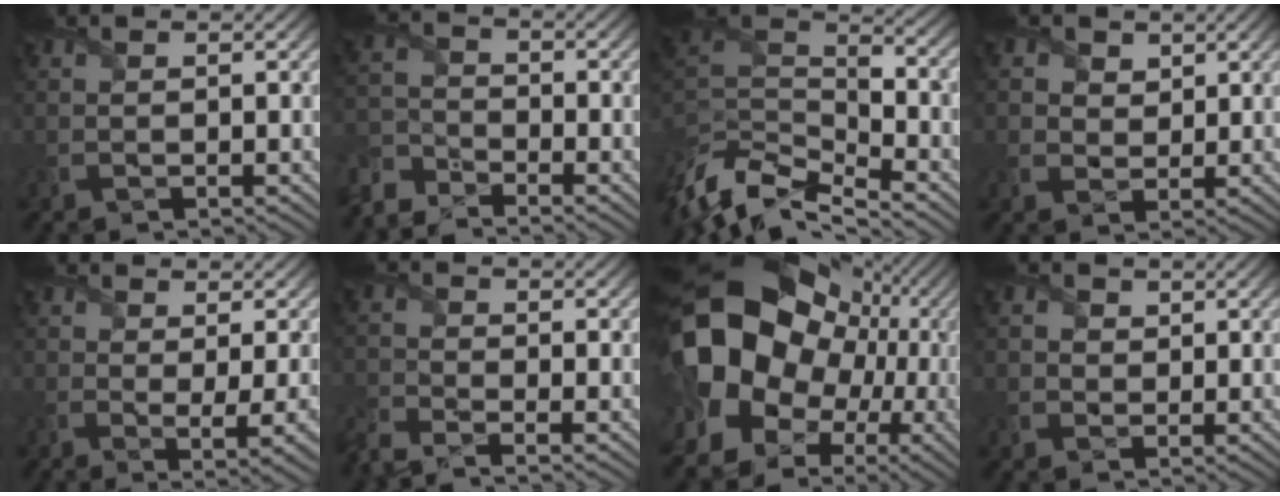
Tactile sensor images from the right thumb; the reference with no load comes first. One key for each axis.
{"total": 5.2, "fx": -4.8, "fy": 1.6, "fz": 1.3, "tx": -0.039, "ty": -0.009, "tz": -0.116}
{"total": 11.1, "fx": -6.4, "fy": 4.1, "fz": 8.0, "tx": -0.181, "ty": 0.000, "tz": -0.124}
{"total": 3.6, "fx": 1.8, "fy": 2.8, "fz": 1.2, "tx": -0.052, "ty": -0.006, "tz": 0.030}
{"total": 3.9, "fx": -0.3, "fy": 0.7, "fz": 3.8, "tx": -0.070, "ty": -0.012, "tz": -0.003}
{"total": 4.2, "fx": -3.6, "fy": 0.8, "fz": 2.1, "tx": -0.057, "ty": -0.014, "tz": -0.085}
{"total": 19.7, "fx": 0.5, "fy": 15.9, "fz": 11.5, "tx": -0.228, "ty": -0.029, "tz": 0.033}
{"total": 1.9, "fx": 0.6, "fy": 1.7, "fz": 0.3, "tx": -0.019, "ty": -0.001, "tz": 0.007}